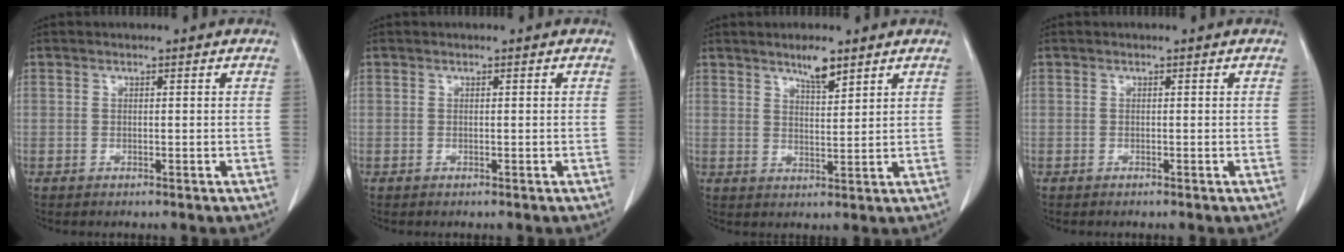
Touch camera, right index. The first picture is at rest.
{"total": 0.0}
{"total": 4.4, "force": [3.1, 1.0, 2.9], "torque": [-0.051, -0.002, 0.053]}
{"total": 0.0}